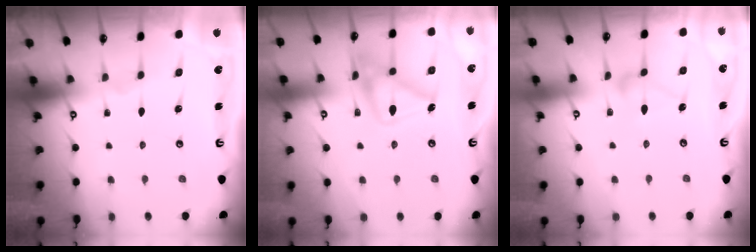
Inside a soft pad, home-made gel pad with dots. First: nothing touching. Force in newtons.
{"total": 16.2, "press": 16.2, "slide": 1.0}
{"total": 7.2, "press": 7.2, "slide": 0.4}